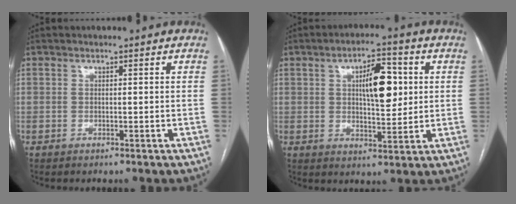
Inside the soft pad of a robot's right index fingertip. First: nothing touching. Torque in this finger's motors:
{"motor_torque": [0.53, 0.32, 0.21, 0.07]}